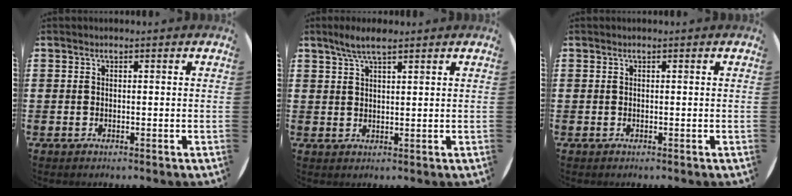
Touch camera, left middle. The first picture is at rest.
{"total": 3.7, "force": [2.7, 0.8, 2.4], "torque": [-0.052, 0.005, 0.048]}
{"total": 0.0}